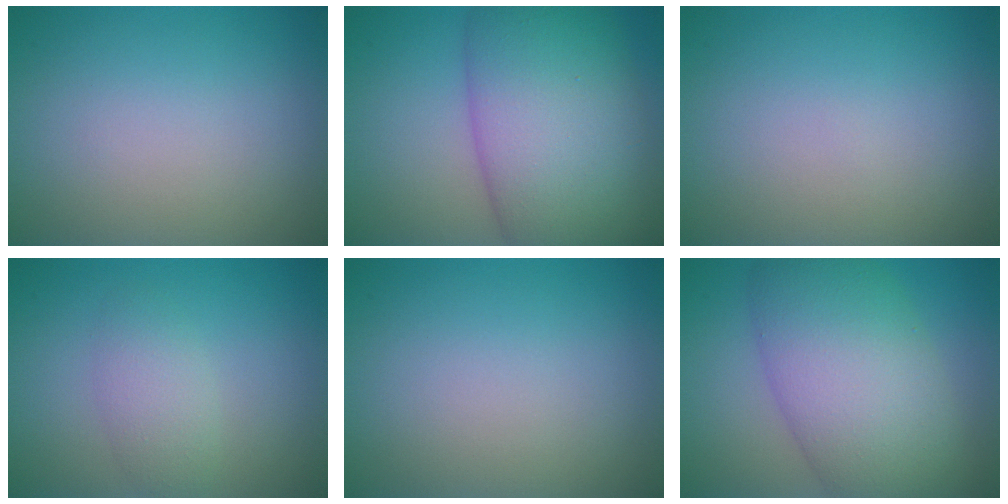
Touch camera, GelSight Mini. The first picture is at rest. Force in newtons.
{"total": 12.8, "press": 12.7, "slide": 0.5}
{"total": 0.0}
{"total": 2.3, "press": 2.3, "slide": 0.1}
{"total": 0.0}
{"total": 10.5, "press": 10.5, "slide": 0.4}